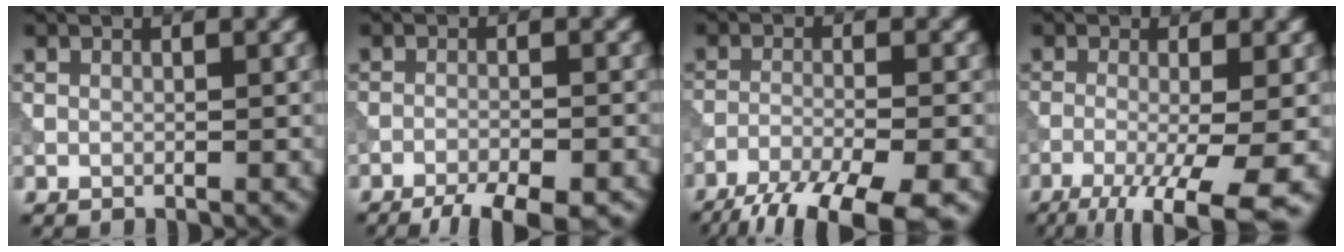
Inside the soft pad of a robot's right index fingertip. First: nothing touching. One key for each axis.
{"total": 8.0, "fx": -6.8, "fy": 1.9, "fz": 3.9, "tx": -0.056, "ty": -0.014, "tz": -0.092}
{"total": 11.0, "fx": -8.9, "fy": 2.5, "fz": 6.0, "tx": -0.111, "ty": -0.034, "tz": -0.138}
{"total": 9.0, "fx": -4.5, "fy": 2.3, "fz": 7.5, "tx": -0.117, "ty": -0.016, "tz": -0.072}